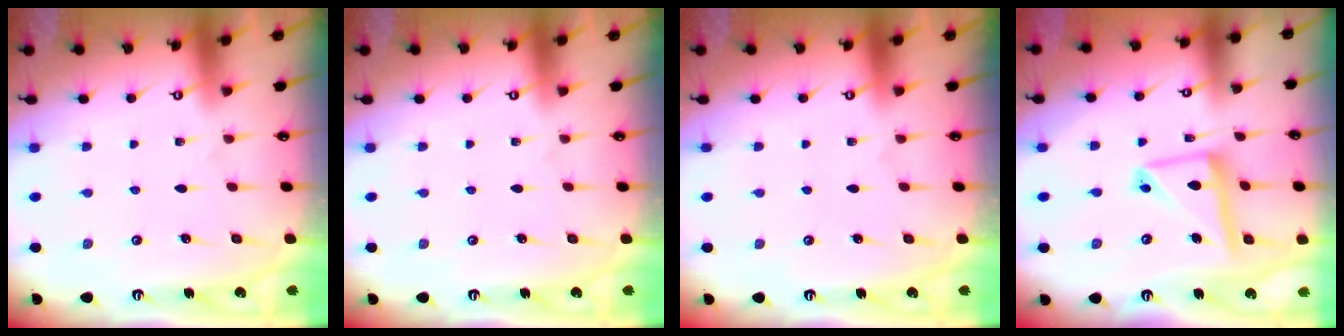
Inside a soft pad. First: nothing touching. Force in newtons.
{"total": 0.0}
{"total": 0.0}
{"total": 13.6, "press": 13.5, "slide": 1.5}